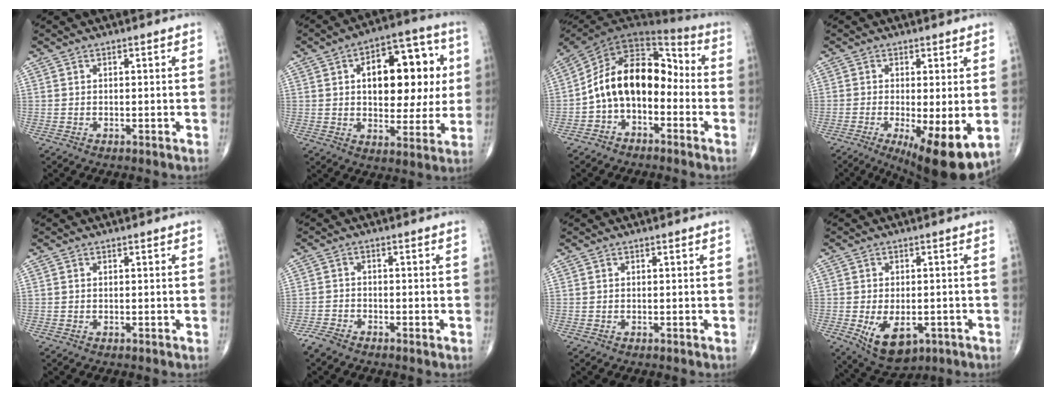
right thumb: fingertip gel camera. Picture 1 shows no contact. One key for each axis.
{"total": 19.3, "fx": 3.5, "fy": 10.6, "fz": 15.7, "tx": -0.174, "ty": 0.016, "tz": 0.050}
{"total": 15.3, "fx": -2.7, "fy": 9.9, "fz": 11.3, "tx": -0.163, "ty": 0.076, "tz": -0.059}
{"total": 12.2, "fx": -3.4, "fy": 3.5, "fz": 11.2, "tx": -0.164, "ty": -0.024, "tz": -0.043}
{"total": 0.0}
{"total": 2.7, "fx": -2.4, "fy": 0.7, "fz": 1.0, "tx": -0.026, "ty": -0.002, "tz": -0.051}
{"total": 0.0}
{"total": 9.9, "fx": -3.3, "fy": 5.9, "fz": 7.3, "tx": -0.104, "ty": 0.000, "tz": -0.036}